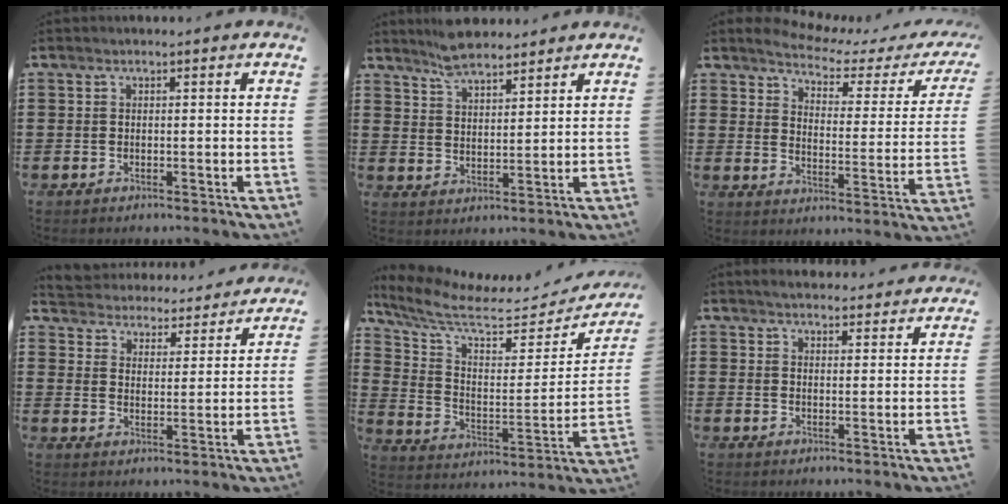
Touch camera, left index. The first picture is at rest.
{"total": 5.4, "force": [4.9, 1.4, 1.6], "torque": [-0.046, -0.008, 0.094]}
{"total": 3.0, "force": [2.8, 0.6, 1.0], "torque": [-0.043, -0.021, 0.038]}
{"total": 4.5, "force": [4.4, 0.0, -0.8], "torque": [-0.014, -0.039, 0.073]}
{"total": 7.8, "force": [6.6, 1.1, 4.0], "torque": [-0.107, -0.056, 0.111]}
{"total": 3.2, "force": [3.2, 0.2, 0.3], "torque": [-0.014, -0.011, 0.058]}